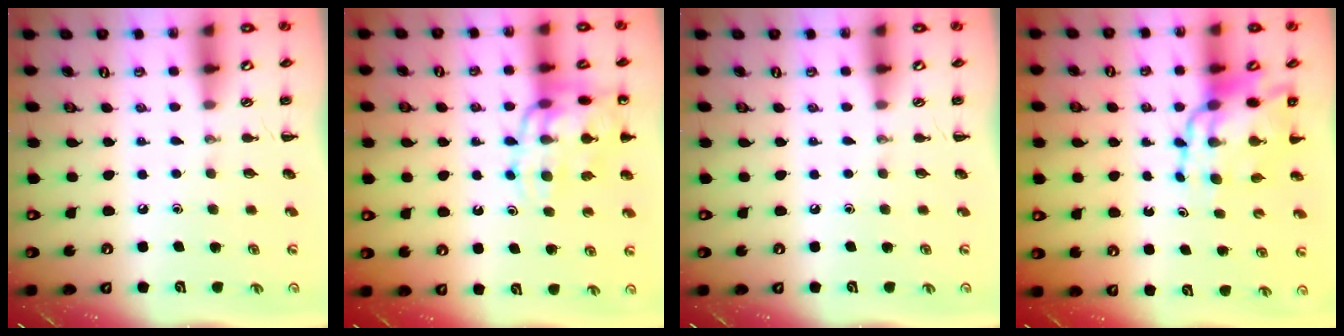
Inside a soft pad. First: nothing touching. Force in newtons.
{"total": 16.1, "press": 15.9, "slide": 3.0}
{"total": 0.0}
{"total": 12.1, "press": 11.7, "slide": 3.2}